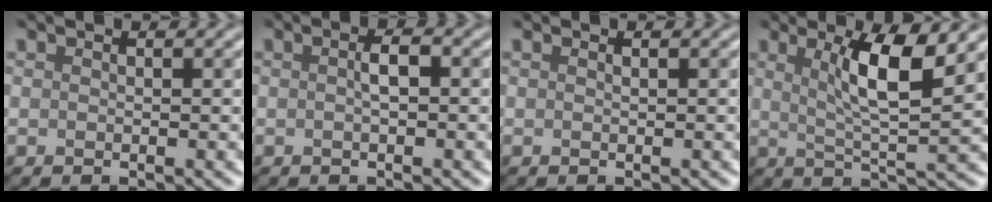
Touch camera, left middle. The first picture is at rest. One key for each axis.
{"total": 1.5, "fx": -0.3, "fy": 0.4, "fz": 1.4, "tx": -0.027, "ty": 0.003, "tz": -0.006}
{"total": 0.0}
{"total": 5.8, "fx": 1.8, "fy": 1.2, "fz": 5.4, "tx": -0.092, "ty": -0.004, "tz": 0.033}